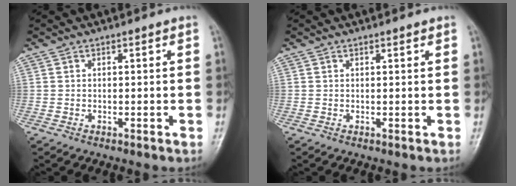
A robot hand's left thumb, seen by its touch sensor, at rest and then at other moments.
{"total": 0.6, "force": [0.5, 0.1, 0.4], "torque": [-0.008, -0.003, 0.007]}